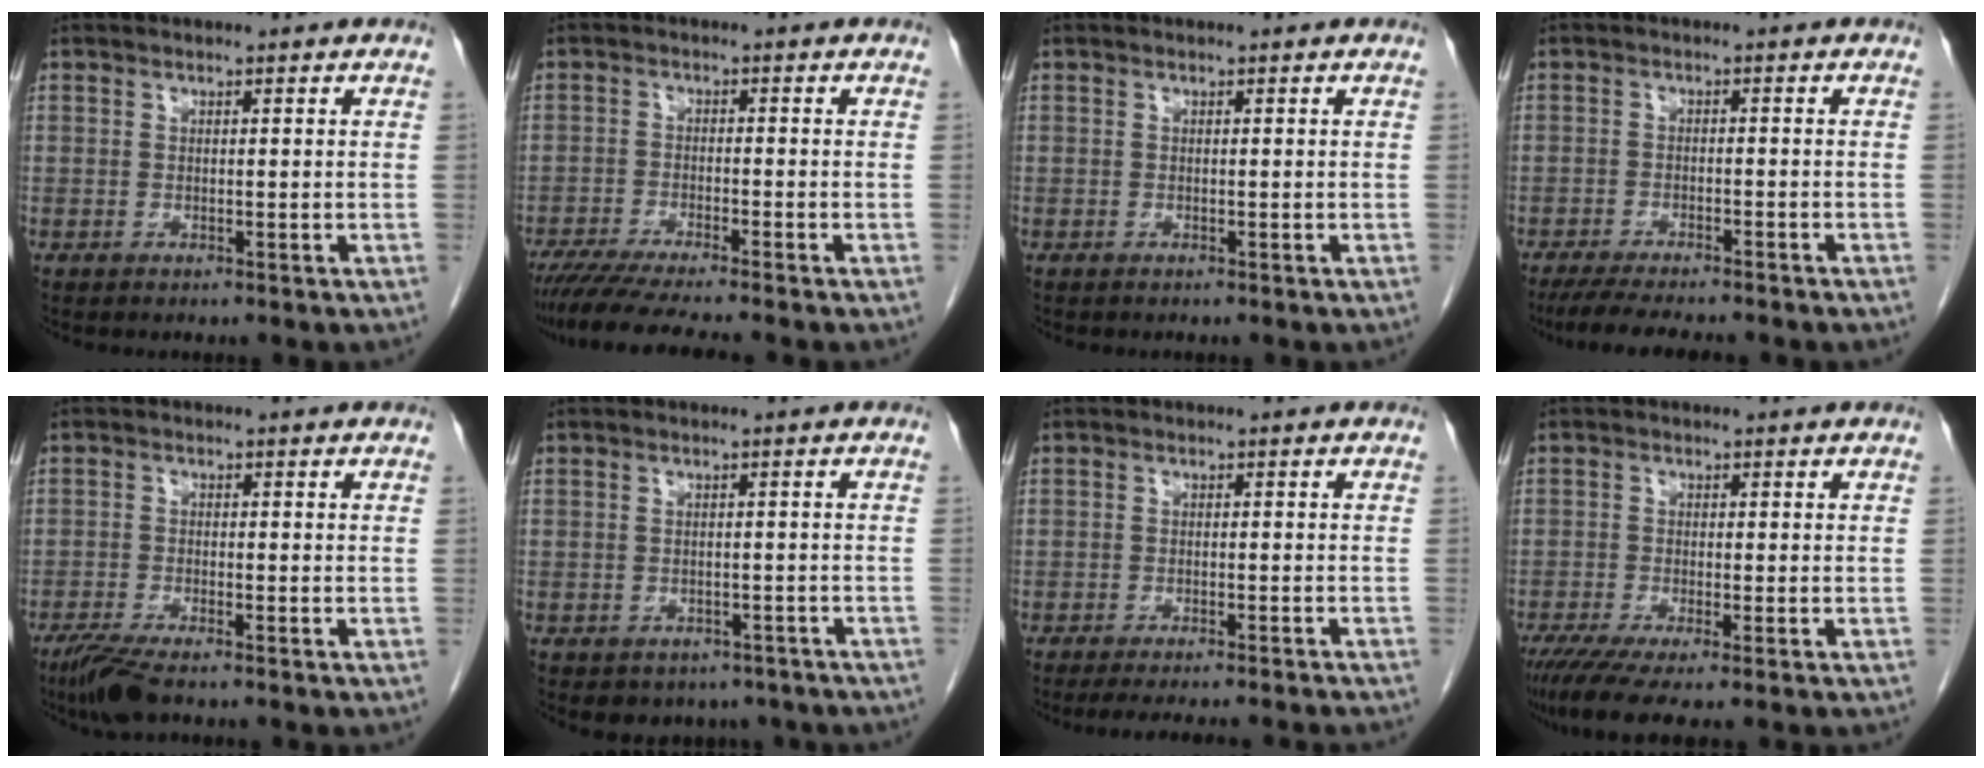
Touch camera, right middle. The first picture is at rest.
{"total": 9.4, "force": [-8.1, -0.5, 4.7], "torque": [-0.061, -0.025, -0.129]}
{"total": 0.0}
{"total": 10.8, "force": [-9.2, 1.6, 5.3], "torque": [-0.076, -0.015, -0.131]}
{"total": 5.0, "force": [-3.9, 0.7, 3.1], "torque": [-0.062, -0.013, -0.071]}
{"total": 7.5, "force": [-5.9, 4.3, 1.6], "torque": [-0.012, 0.006, -0.061]}
{"total": 12.3, "force": [-11.1, 1.0, 5.2], "torque": [-0.062, -0.013, -0.137]}
{"total": 6.8, "force": [-5.1, 0.4, 4.5], "torque": [-0.070, -0.017, -0.086]}